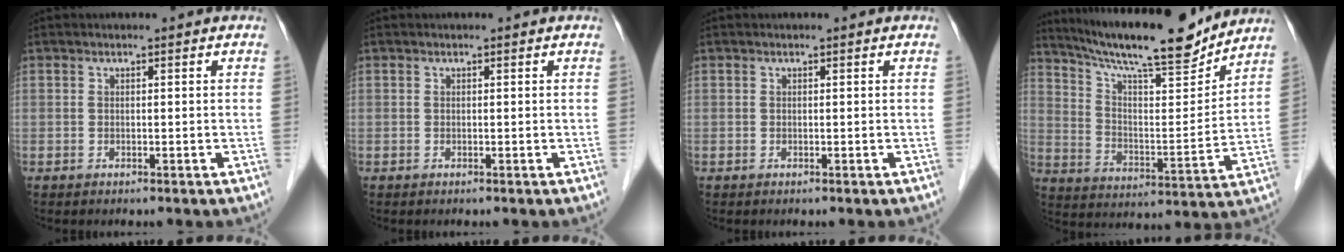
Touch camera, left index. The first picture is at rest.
{"total": 0.0}
{"total": 0.0}
{"total": 18.8, "force": [16.7, 1.9, 8.6], "torque": [-0.151, -0.005, 0.264]}